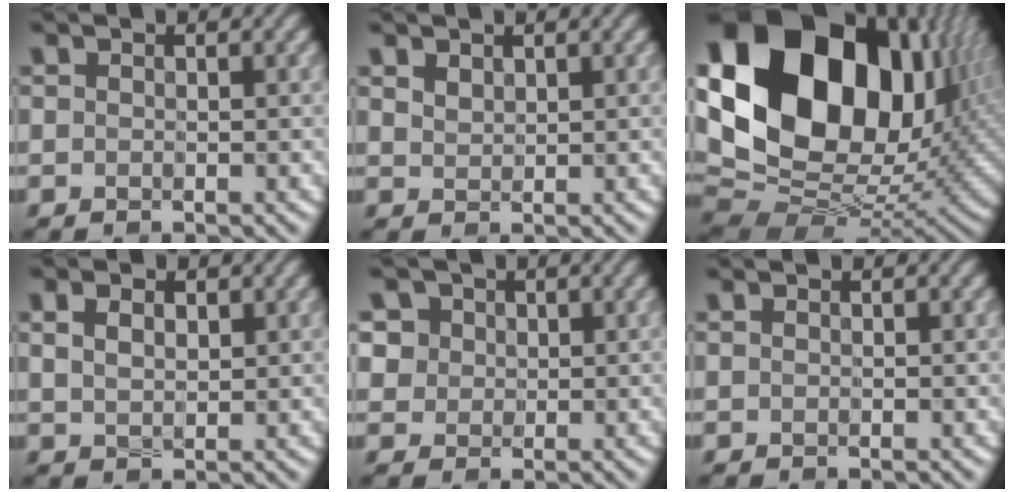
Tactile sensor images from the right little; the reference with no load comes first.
{"total": 1.4, "force": [0.9, 0.8, 0.6], "torque": [-0.017, -0.002, 0.023]}
{"total": 21.6, "force": [6.4, 14.8, 14.4], "torque": [-0.307, 0.023, 0.124]}
{"total": 2.1, "force": [0.7, 1.3, 1.5], "torque": [-0.034, 0.000, 0.017]}
{"total": 3.8, "force": [1.6, 3.2, 1.3], "torque": [-0.053, 0.000, 0.035]}
{"total": 0.0}